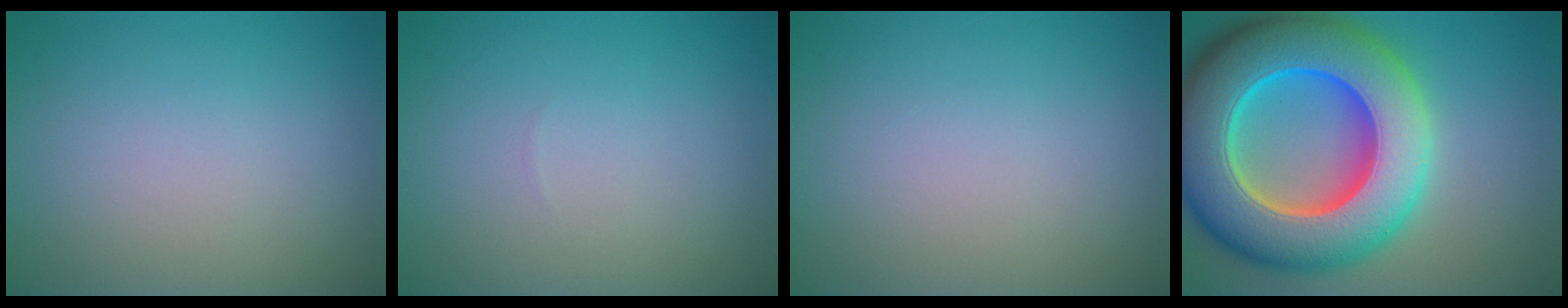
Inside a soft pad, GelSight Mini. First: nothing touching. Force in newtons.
{"total": 0.0}
{"total": 0.0}
{"total": 16.4, "press": 16.4, "slide": 0.6}